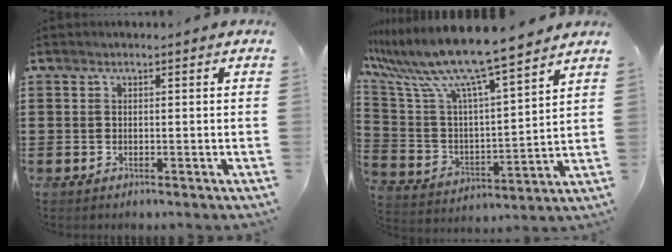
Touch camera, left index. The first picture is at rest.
{"total": 10.9, "force": [9.3, 0.1, 5.7], "torque": [-0.152, -0.070, 0.156]}